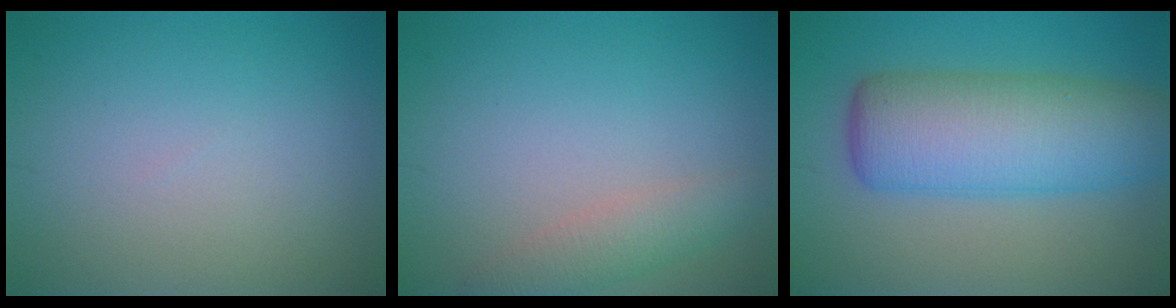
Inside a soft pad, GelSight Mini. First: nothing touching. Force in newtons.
{"total": 2.4, "press": 2.4, "slide": 0.2}
{"total": 9.1, "press": 9.1, "slide": 0.5}